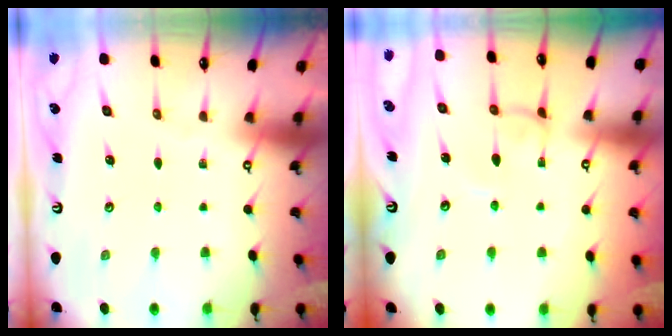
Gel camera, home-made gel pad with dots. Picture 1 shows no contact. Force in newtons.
{"total": 1.5, "press": 1.4, "slide": 0.2}